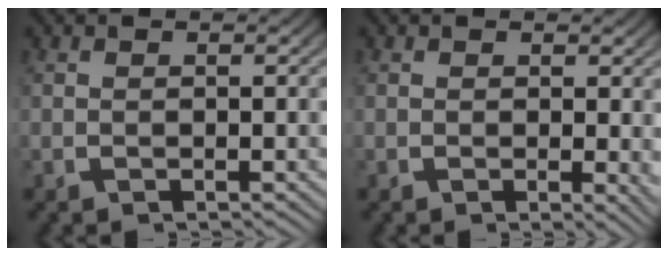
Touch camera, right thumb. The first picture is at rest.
{"total": 1.4, "force": [0.2, 0.4, 1.3], "torque": [-0.010, -0.004, 0.002]}